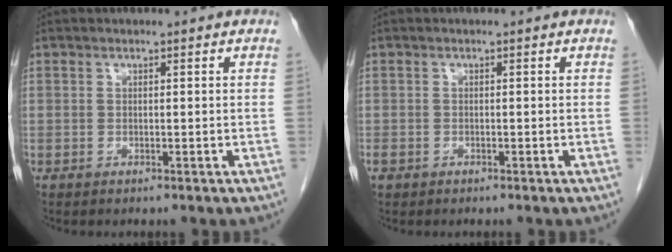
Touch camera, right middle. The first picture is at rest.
{"total": 1.2, "force": [-0.7, 0.8, 0.4], "torque": [-0.016, 0.001, -0.010]}